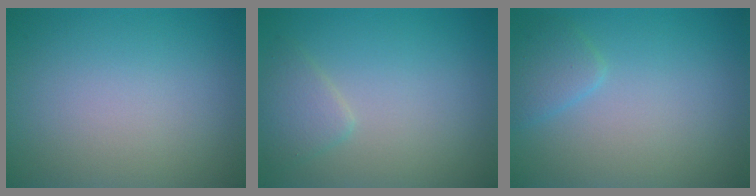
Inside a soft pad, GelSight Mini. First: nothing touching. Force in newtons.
{"total": 1.8, "press": 1.8, "slide": 0.2}
{"total": 1.7, "press": 1.7, "slide": 0.1}